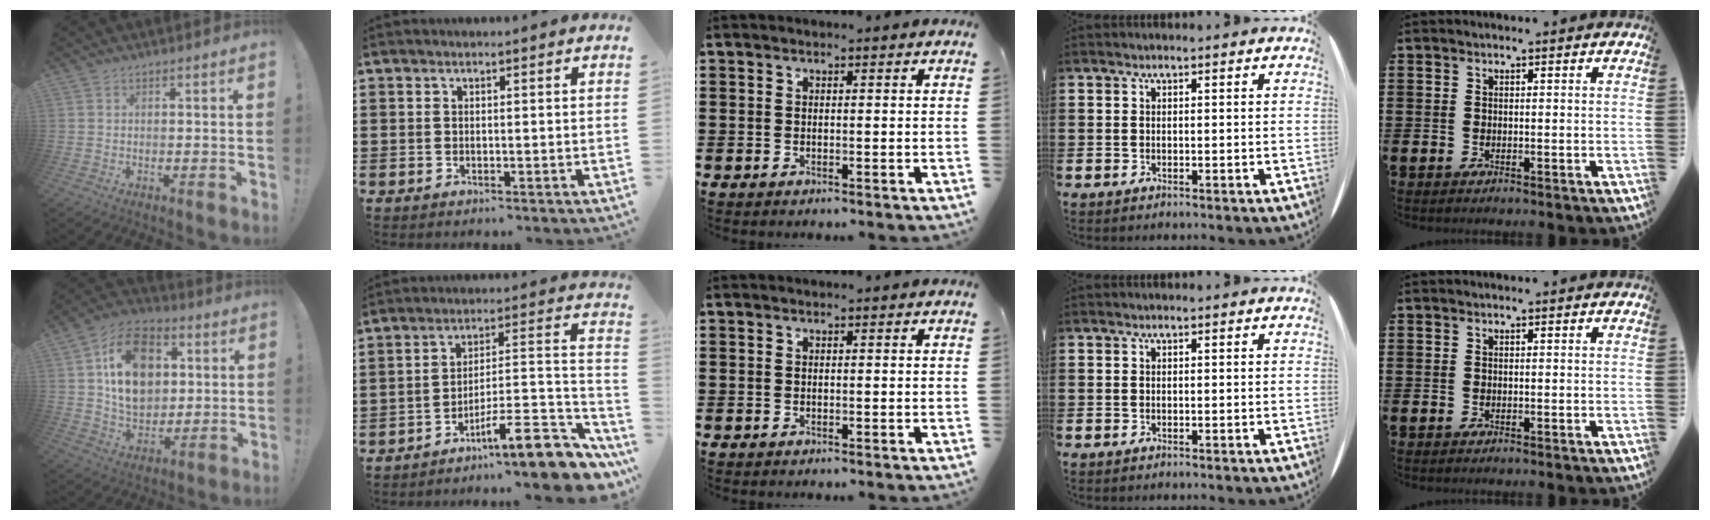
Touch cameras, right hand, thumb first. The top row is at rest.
{"thumb": {"total": 18.5, "force": [4.7, 13.4, 11.9], "torque": [-0.190, -0.002, 0.089]}, "index": {"total": 10.8, "force": [-7.8, 1.9, 7.2], "torque": [-0.092, 0.011, -0.141]}}